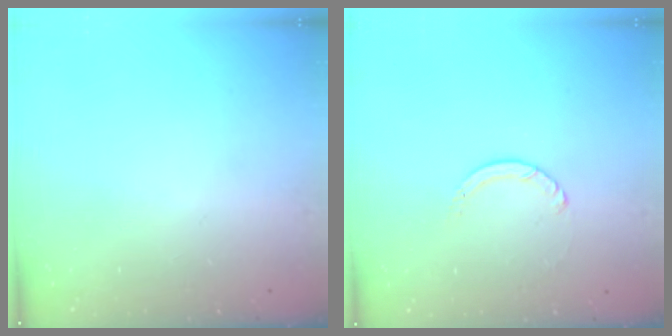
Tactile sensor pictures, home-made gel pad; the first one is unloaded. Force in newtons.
{"total": 1.1, "press": 1.1, "slide": 0.1}